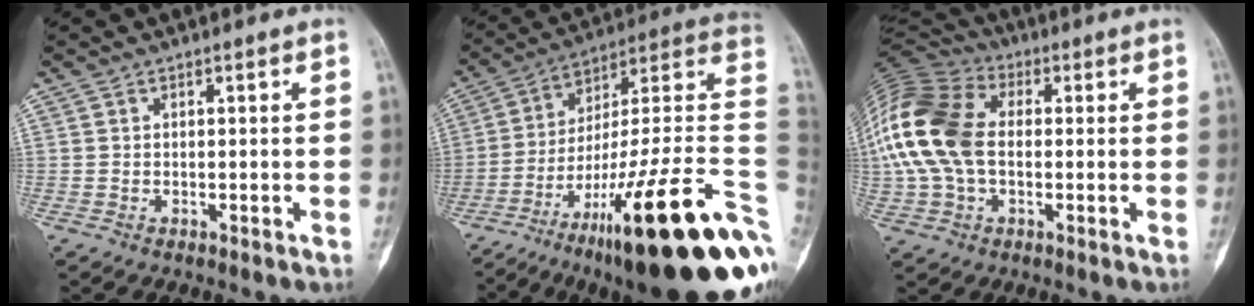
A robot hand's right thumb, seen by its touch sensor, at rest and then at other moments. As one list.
[{"total": 33.4, "force": [-13.2, 6.3, 30.0], "torque": [-0.345, 0.072, -0.209]}, {"total": 20.0, "force": [0.7, 13.2, 15.0], "torque": [-0.347, 0.023, 0.007]}]